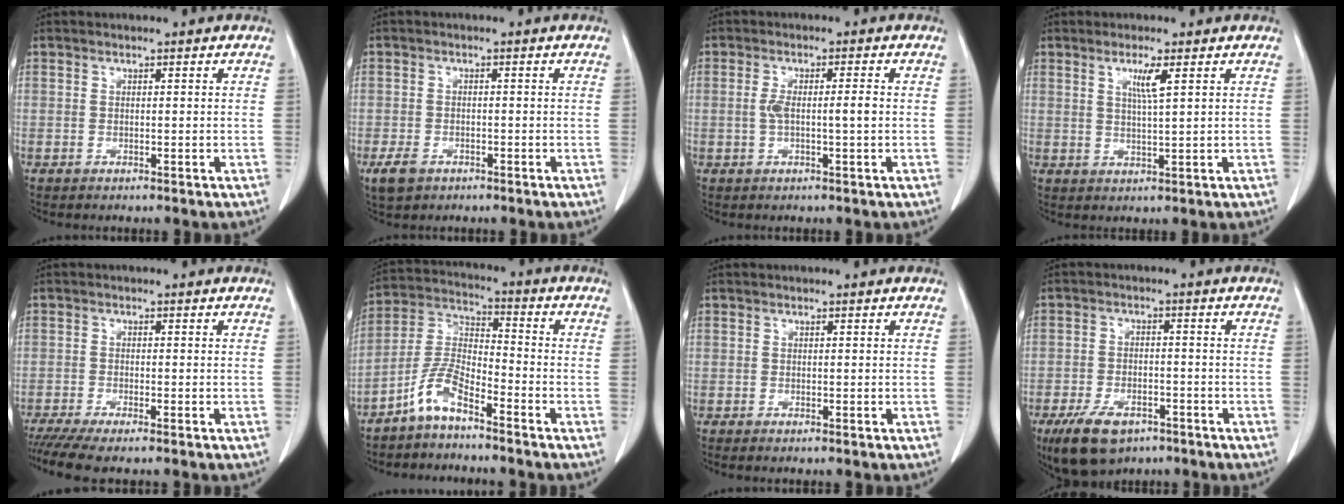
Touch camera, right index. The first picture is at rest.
{"total": 3.2, "force": [-1.8, 2.2, 1.6], "torque": [-0.034, -0.001, -0.023]}
{"total": 3.6, "force": [-0.3, 0.3, 3.5], "torque": [-0.070, 0.006, -0.002]}
{"total": 3.4, "force": [1.5, -0.3, 3.0], "torque": [-0.060, -0.005, 0.029]}
{"total": 6.0, "force": [-4.9, 0.2, 3.5], "torque": [-0.054, -0.013, -0.083]}
{"total": 7.1, "force": [-5.1, 1.7, 4.6], "torque": [-0.108, 0.006, -0.109]}
{"total": 0.5, "force": [-0.5, 0.0, 0.2], "torque": [-0.008, -0.001, -0.008]}
{"total": 8.6, "force": [-5.6, 4.2, 4.9], "torque": [-0.091, -0.006, -0.089]}